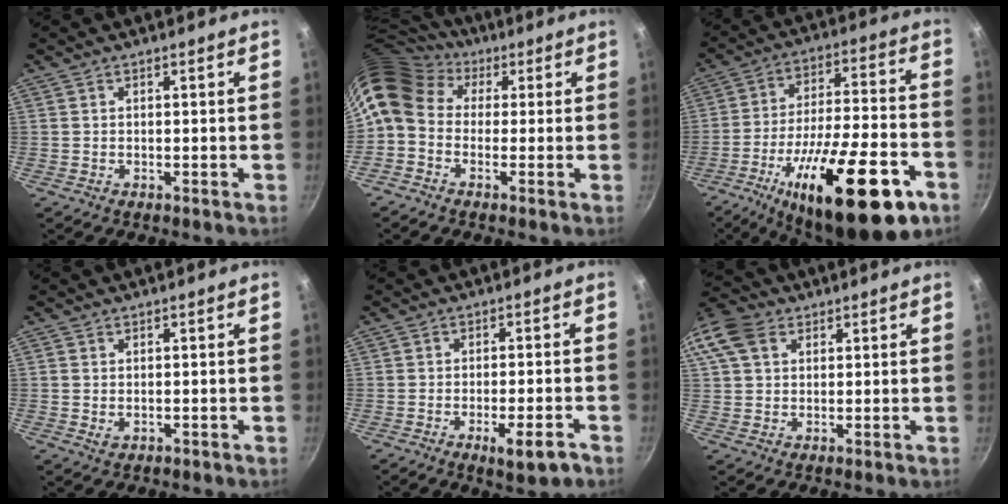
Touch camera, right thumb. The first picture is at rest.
{"total": 12.4, "force": [2.5, 9.8, 7.2], "torque": [-0.132, 0.028, 0.024]}
{"total": 27.9, "force": [-13.3, 9.2, 22.8], "torque": [-0.334, 0.042, -0.203]}
{"total": 1.1, "force": [-0.1, 0.9, 0.7], "torque": [-0.010, -0.003, -0.001]}
{"total": 6.2, "force": [-3.3, 1.5, 5.0], "torque": [-0.065, 0.009, -0.044]}
{"total": 12.8, "force": [4.9, 9.5, 7.1], "torque": [-0.154, 0.021, 0.083]}